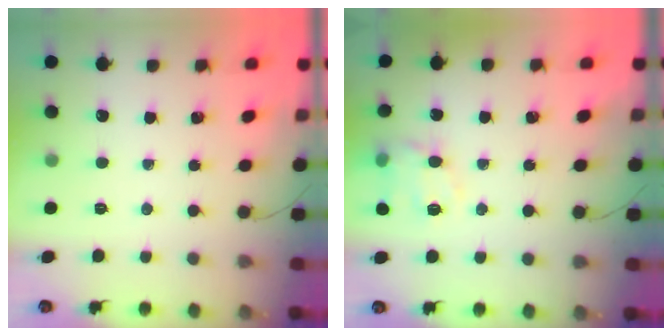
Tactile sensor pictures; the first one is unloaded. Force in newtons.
{"total": 10.1, "press": 10.1, "slide": 0.8}